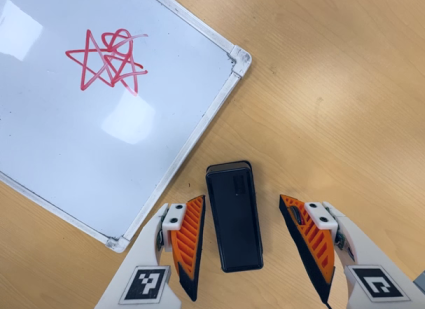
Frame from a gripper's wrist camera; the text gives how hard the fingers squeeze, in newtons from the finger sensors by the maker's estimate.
{"total": 0.0}